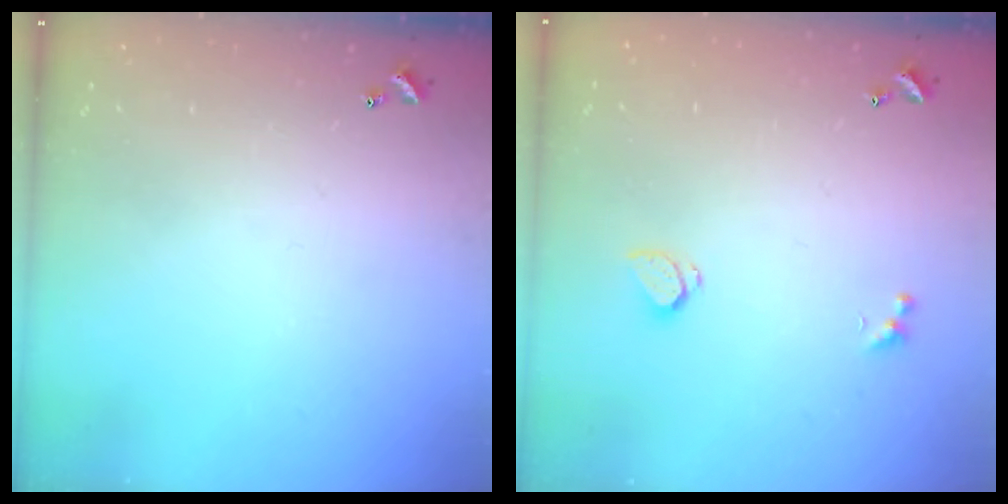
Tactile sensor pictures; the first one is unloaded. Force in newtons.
{"total": 0.8, "press": 0.6, "slide": 0.4}